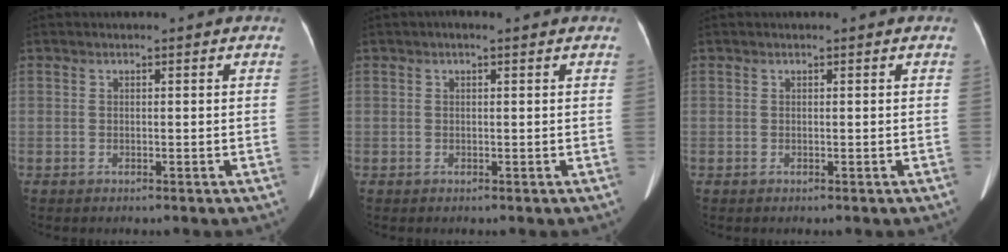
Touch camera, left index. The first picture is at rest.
{"total": 1.0, "force": [0.6, 0.3, 0.7], "torque": [-0.018, 0.009, 0.007]}
{"total": 0.0}